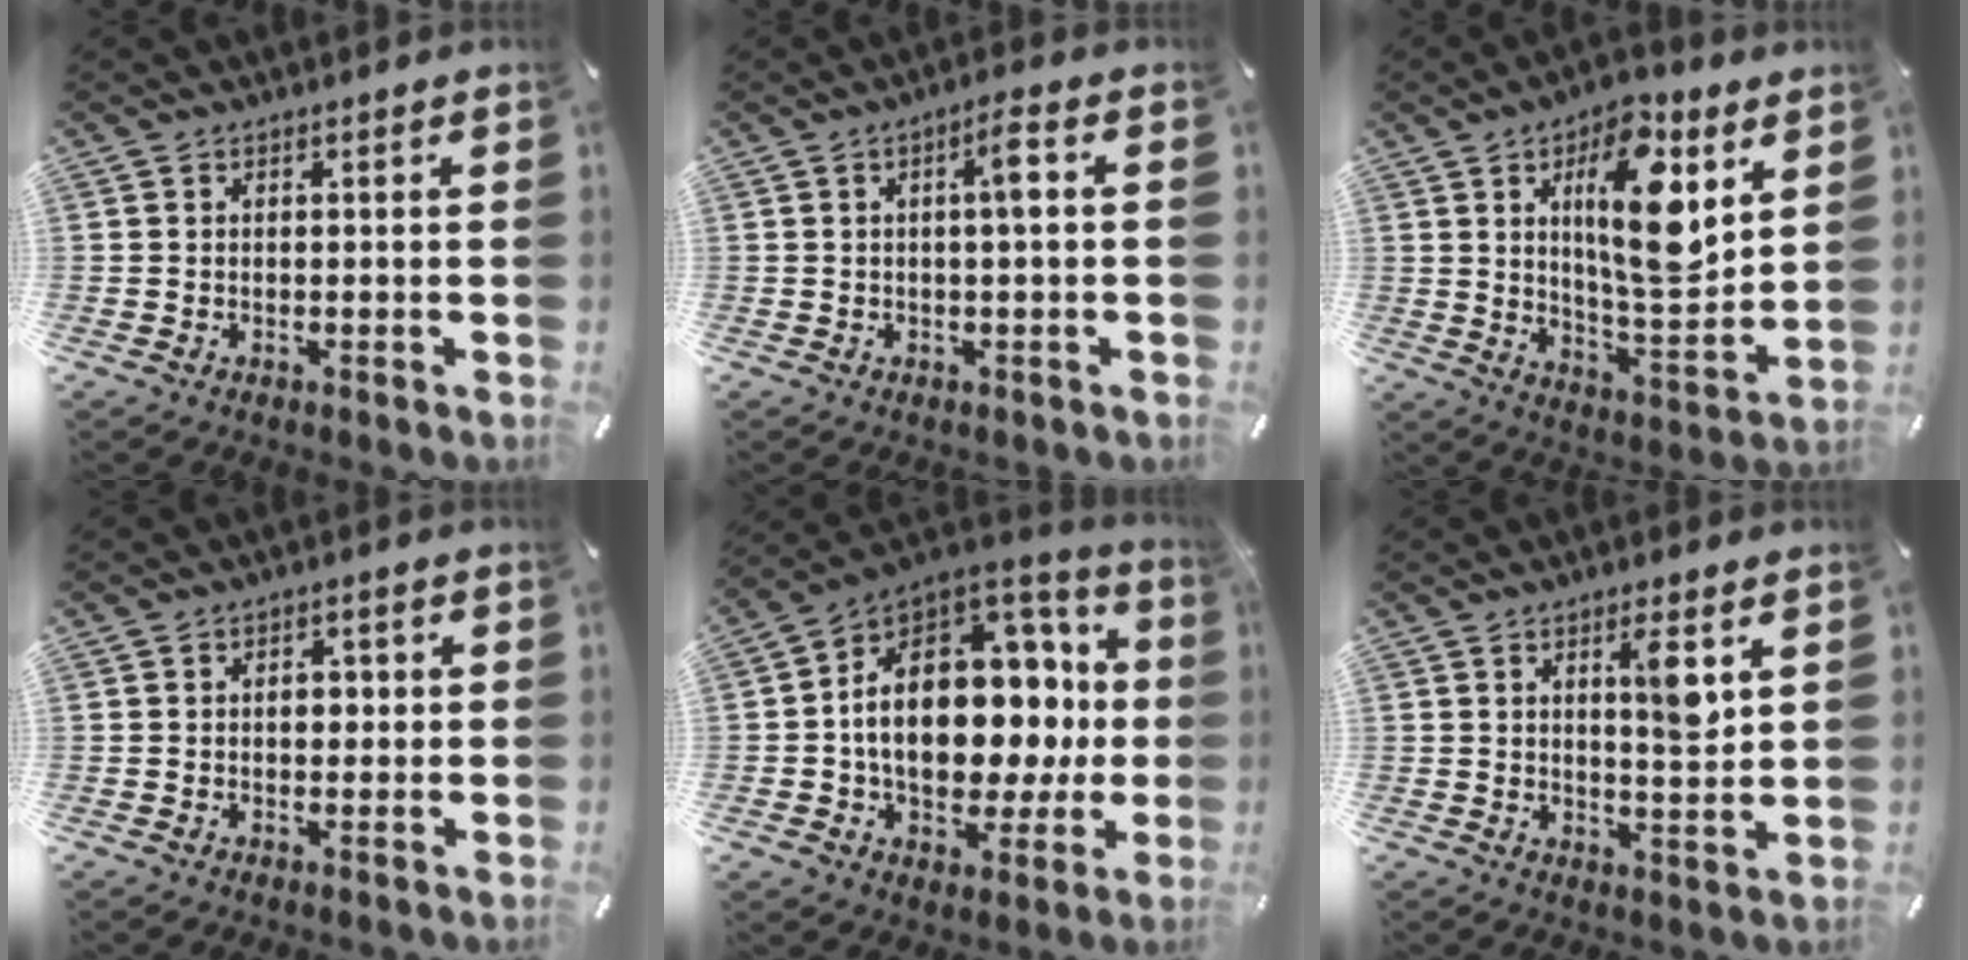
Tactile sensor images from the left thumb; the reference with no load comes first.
{"total": 5.2, "force": [0.6, 0.8, 5.1], "torque": [-0.089, 0.006, 0.003]}
{"total": 17.9, "force": [6.9, 7.6, 14.6], "torque": [-0.232, -0.029, 0.108]}
{"total": 3.1, "force": [0.0, 2.2, 2.1], "torque": [-0.018, -0.002, -0.009]}
{"total": 20.9, "force": [1.0, 14.5, 15.1], "torque": [-0.231, -0.020, 0.026]}
{"total": 6.8, "force": [2.8, 1.4, 6.1], "torque": [-0.086, -0.014, 0.036]}